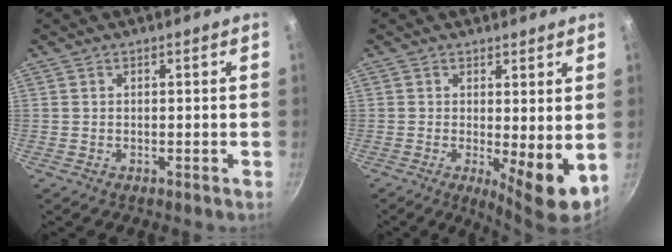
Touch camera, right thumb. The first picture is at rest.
{"total": 7.2, "force": [0.2, 2.2, 6.8], "torque": [-0.090, -0.019, 0.008]}